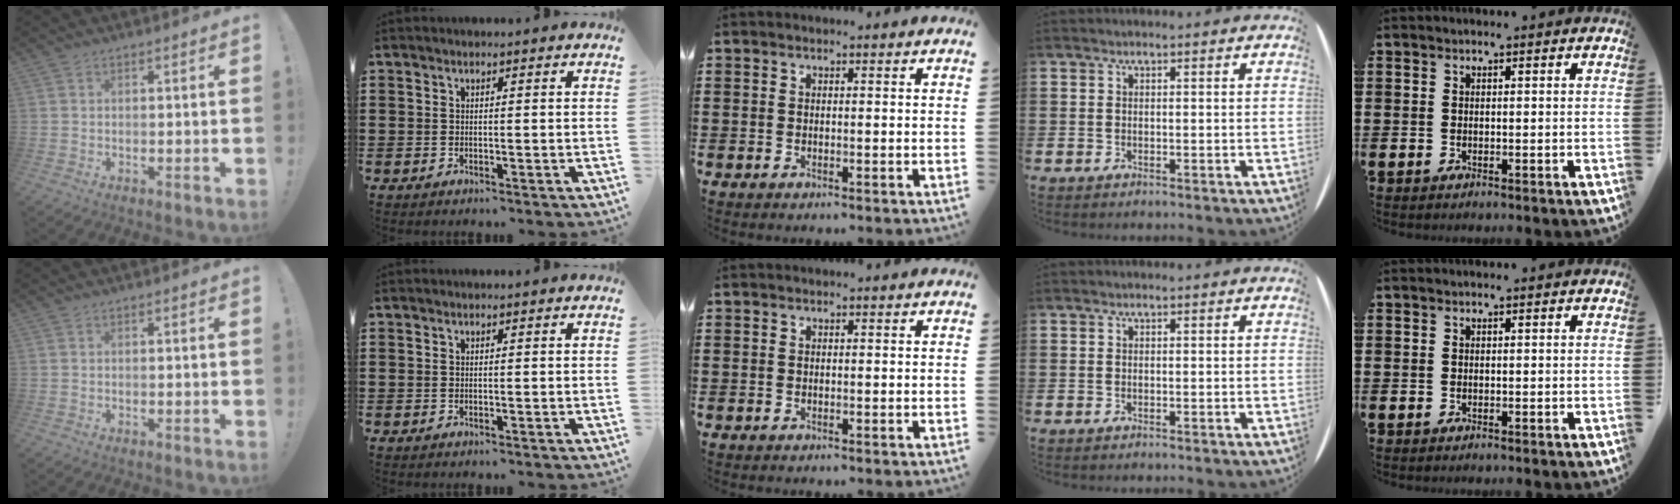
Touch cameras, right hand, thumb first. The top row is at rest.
{}